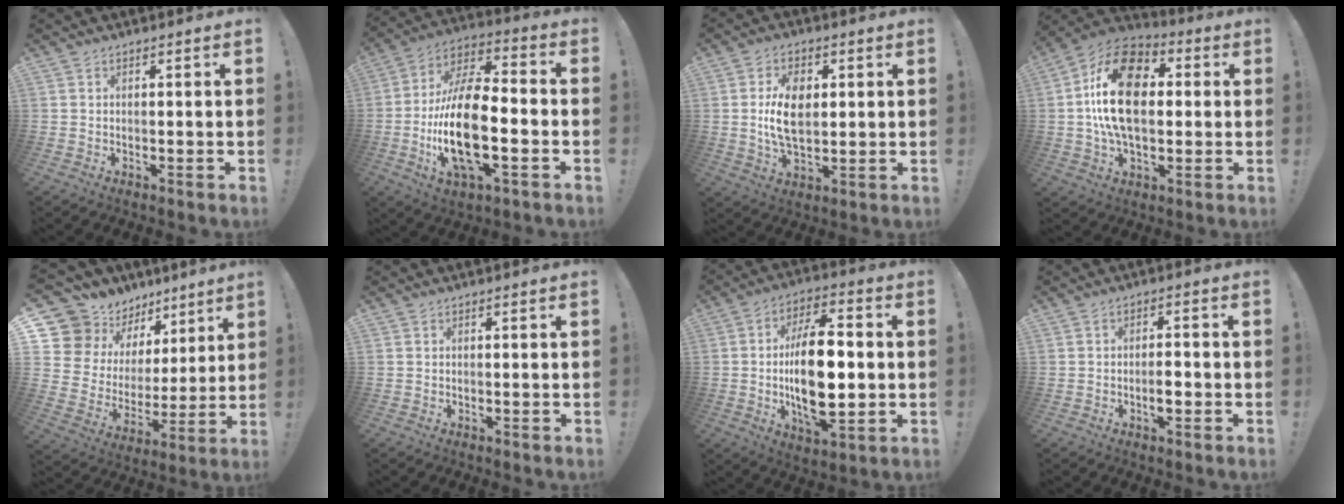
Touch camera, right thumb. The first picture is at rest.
{"total": 22.0, "force": [-5.1, 9.3, 19.3], "torque": [-0.393, 0.015, -0.087]}
{"total": 11.0, "force": [1.1, 6.6, 8.8], "torque": [-0.158, -0.004, 0.013]}
{"total": 21.7, "force": [2.4, 13.4, 16.9], "torque": [-0.307, 0.008, 0.037]}
{"total": 12.8, "force": [9.8, 7.8, 2.8], "torque": [-0.064, -0.085, 0.196]}
{"total": 0.0}
{"total": 19.8, "force": [-1.2, 9.2, 17.5], "torque": [-0.304, -0.005, -0.023]}
{"total": 3.8, "force": [-1.6, 1.1, 3.3], "torque": [-0.045, 0.005, -0.029]}